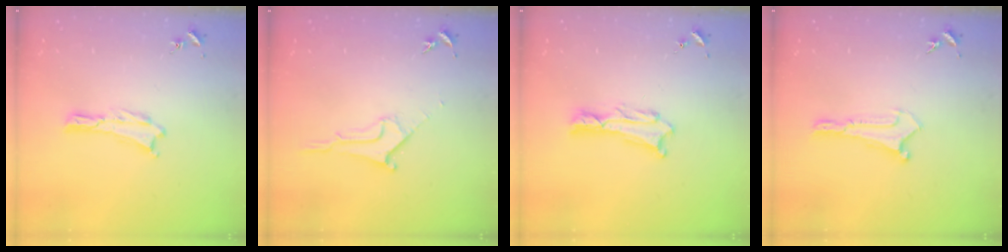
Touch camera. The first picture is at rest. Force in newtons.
{"total": 1.8, "press": 1.7, "slide": 0.2}
{"total": 1.2, "press": 1.2, "slide": 0.2}
{"total": 0.0}